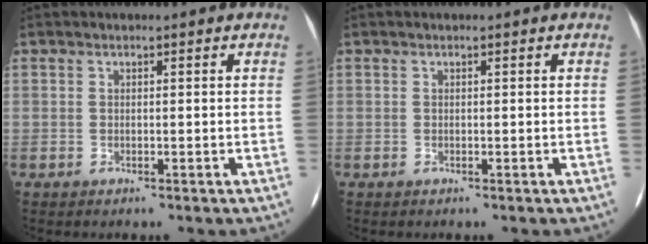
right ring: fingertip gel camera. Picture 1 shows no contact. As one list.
[{"total": 0.0}]